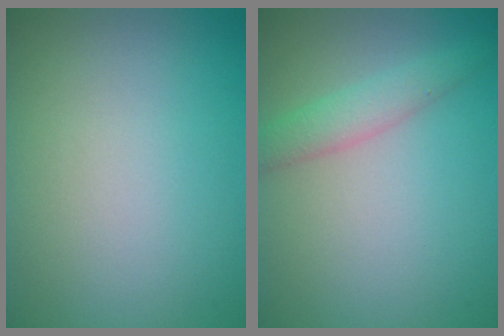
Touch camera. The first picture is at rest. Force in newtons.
{"total": 2.4, "press": 2.4, "slide": 0.1}